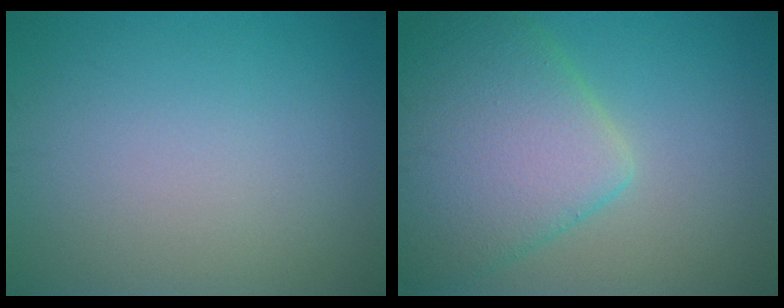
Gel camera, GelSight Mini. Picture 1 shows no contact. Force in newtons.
{"total": 8.2, "press": 8.2, "slide": 0.4}